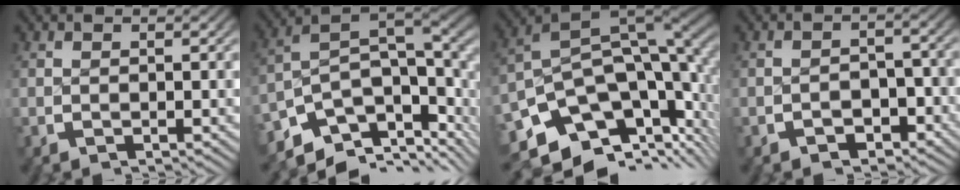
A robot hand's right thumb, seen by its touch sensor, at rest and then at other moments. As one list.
[{"total": 15.3, "force": [-4.5, 9.5, 11.1], "torque": [-0.197, -0.019, -0.077]}, {"total": 19.9, "force": [-4.2, 13.1, 14.3], "torque": [-0.252, -0.027, -0.069]}, {"total": 2.8, "force": [-2.2, 1.5, 0.7], "torque": [-0.004, -0.010, -0.038]}]